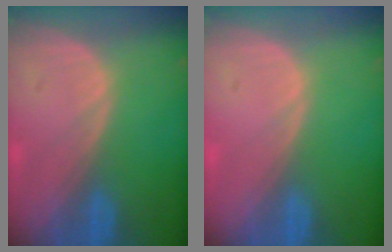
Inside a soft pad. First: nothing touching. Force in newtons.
{"total": 0.0}